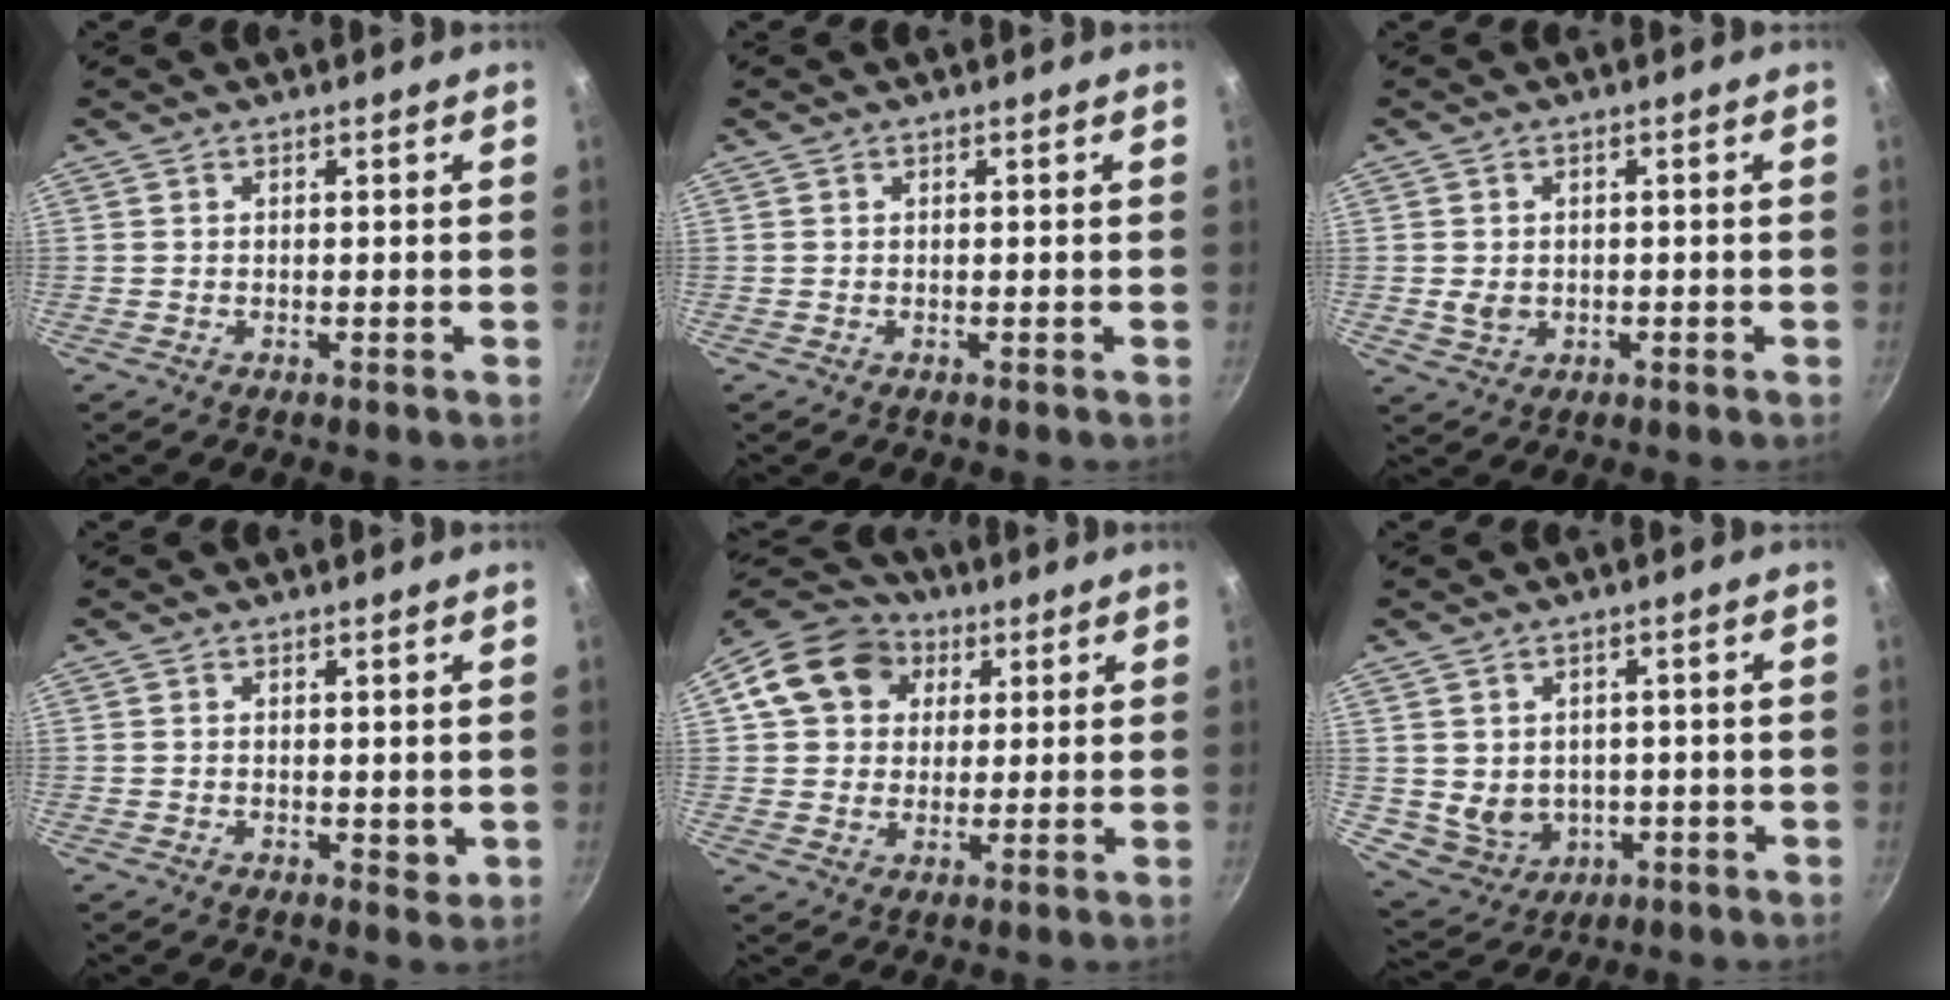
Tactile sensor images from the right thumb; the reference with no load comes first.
{"total": 0.0}
{"total": 3.3, "force": [-0.3, 2.7, 1.8], "torque": [-0.026, 0.002, 0.003]}
{"total": 1.8, "force": [0.6, 1.1, 1.3], "torque": [-0.015, -0.004, 0.009]}
{"total": 14.2, "force": [4.3, 11.7, 6.7], "torque": [-0.105, 0.021, 0.061]}
{"total": 7.5, "force": [-0.6, 6.4, 3.8], "torque": [-0.050, -0.002, 0.013]}